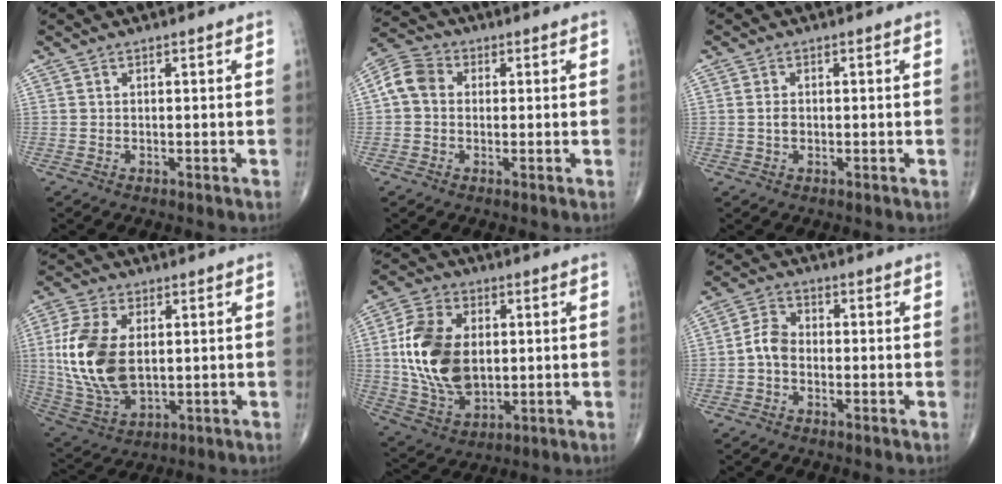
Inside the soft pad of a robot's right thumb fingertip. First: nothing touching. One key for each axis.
{"total": 6.4, "fx": 0.5, "fy": 5.2, "fz": 3.7, "tx": -0.066, "ty": 0.021, "tz": -0.002}
{"total": 1.6, "fx": -0.1, "fy": 1.1, "fz": 1.1, "tx": -0.017, "ty": 0.002, "tz": -0.004}
{"total": 16.4, "fx": 1.5, "fy": 9.5, "fz": 13.2, "tx": -0.275, "ty": -0.012, "tz": 0.039}
{"total": 17.3, "fx": 1.3, "fy": 11.2, "fz": 13.1, "tx": -0.237, "ty": -0.005, "tz": 0.032}
{"total": 4.5, "fx": -1.1, "fy": 3.2, "fz": 2.9, "tx": -0.048, "ty": 0.015, "tz": -0.032}